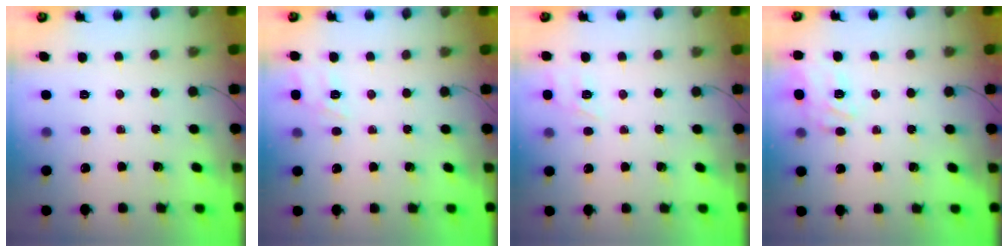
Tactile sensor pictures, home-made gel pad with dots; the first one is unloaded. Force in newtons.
{"total": 10.5, "press": 10.4, "slide": 1.3}
{"total": 7.5, "press": 7.3, "slide": 1.7}
{"total": 9.0, "press": 8.7, "slide": 2.1}